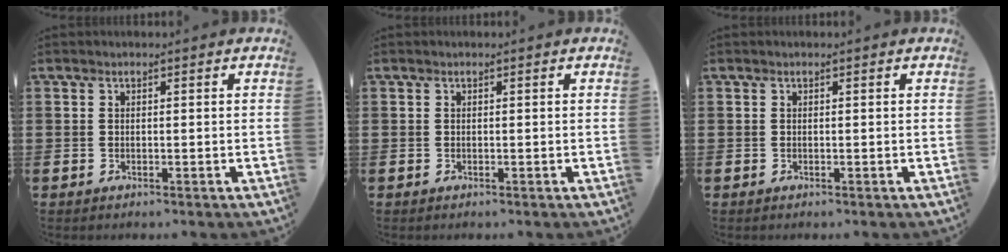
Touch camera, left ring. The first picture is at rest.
{"total": 0.0}
{"total": 0.0}